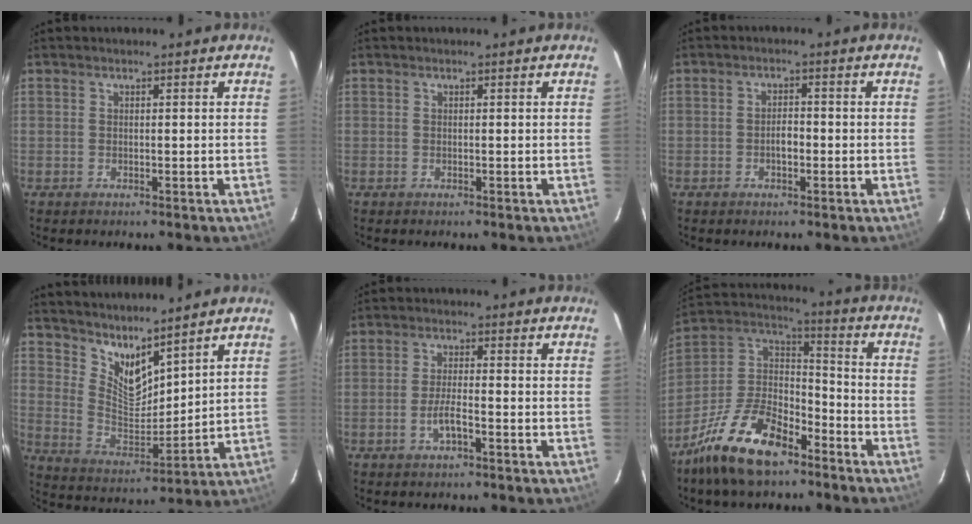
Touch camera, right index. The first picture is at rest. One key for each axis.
{"total": 0.0}
{"total": 2.2, "fx": -0.9, "fy": 1.1, "fz": 1.7, "tx": -0.033, "ty": 0.004, "tz": -0.015}
{"total": 9.9, "fx": 8.2, "fy": 2.8, "fz": 4.8, "tx": -0.088, "ty": -0.012, "tz": 0.161}
{"total": 3.7, "fx": -1.9, "fy": 0.6, "fz": 3.1, "tx": -0.064, "ty": -0.002, "tz": -0.037}
{"total": 18.9, "fx": -12.5, "fy": 8.6, "fz": 11.2, "tx": -0.240, "ty": 0.011, "tz": -0.227}